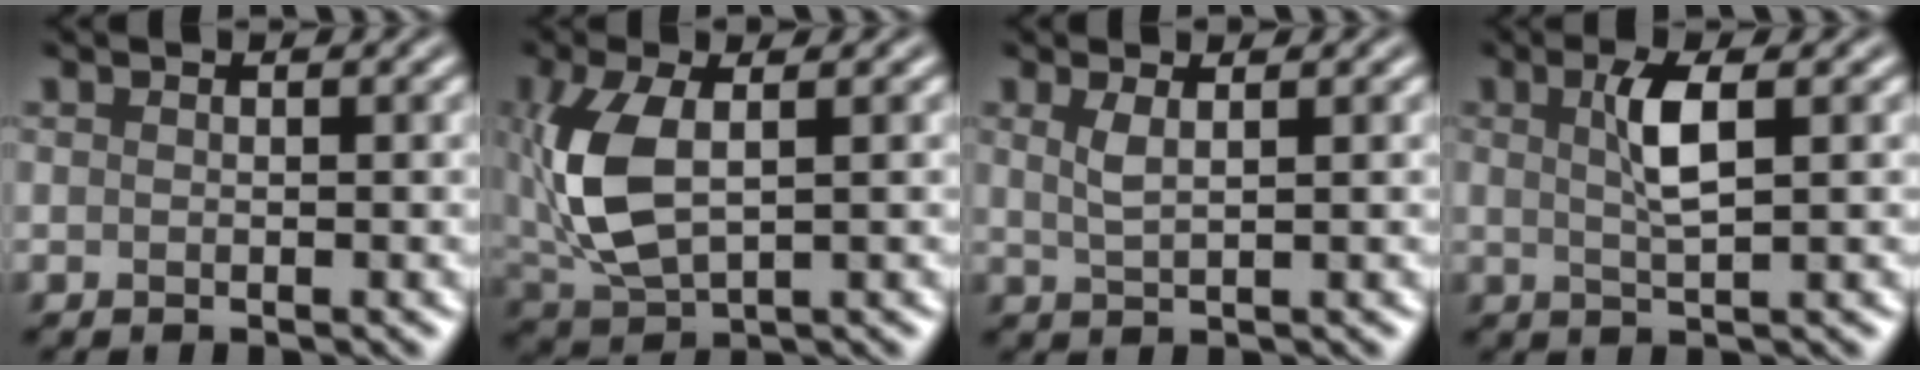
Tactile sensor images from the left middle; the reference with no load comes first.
{"total": 6.7, "force": [0.7, 3.3, 5.7], "torque": [-0.146, 0.003, 0.018]}
{"total": 1.9, "force": [0.9, 0.6, 1.6], "torque": [-0.030, -0.001, 0.017]}
{"total": 3.3, "force": [1.0, 0.8, 3.1], "torque": [-0.061, 0.004, 0.016]}